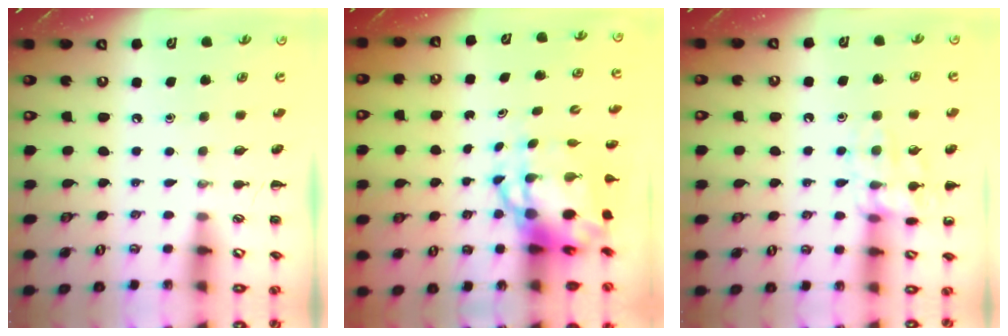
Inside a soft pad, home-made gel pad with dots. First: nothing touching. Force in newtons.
{"total": 8.3, "press": 8.0, "slide": 2.3}
{"total": 11.5, "press": 11.4, "slide": 0.6}